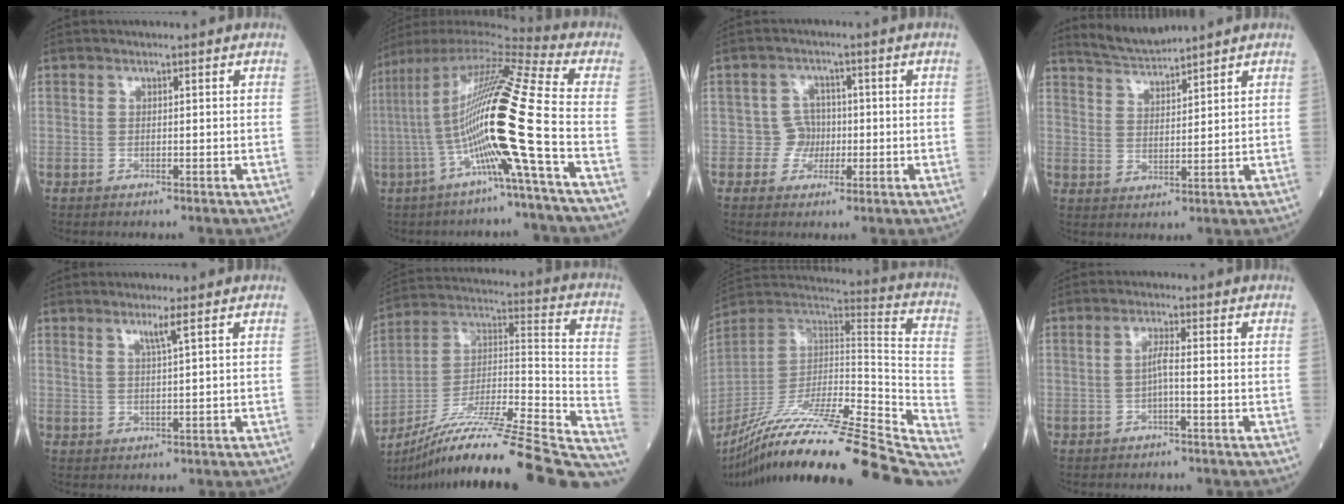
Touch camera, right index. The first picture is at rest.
{"total": 18.7, "force": [-3.9, -1.6, 18.2], "torque": [-0.348, 0.005, -0.086]}
{"total": 3.0, "force": [-0.7, 2.9, 0.4], "torque": [0.001, 0.011, -0.012]}
{"total": 4.3, "force": [4.3, -0.7, 0.1], "torque": [-0.008, -0.003, 0.089]}
{"total": 2.4, "force": [1.4, -0.4, 1.9], "torque": [-0.041, -0.003, 0.031]}
{"total": 33.6, "force": [-28.1, 1.9, 18.3], "torque": [-0.226, -0.021, -0.423]}
{"total": 41.4, "force": [-34.6, 1.6, 22.7], "torque": [-0.287, -0.085, -0.513]}
{"total": 2.2, "force": [-0.5, 0.0, 2.2], "torque": [-0.041, 0.002, -0.009]}